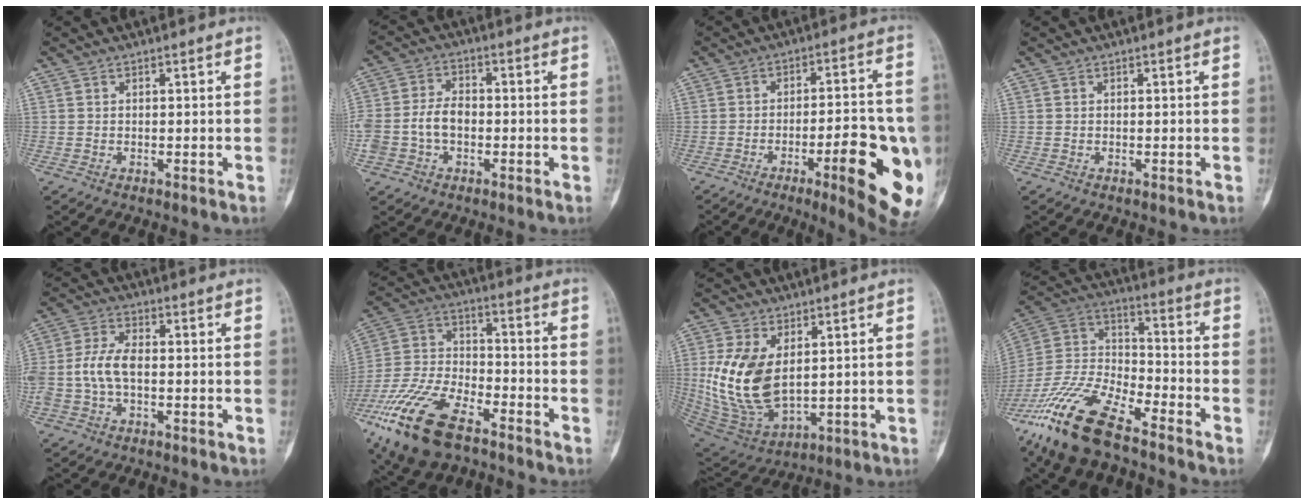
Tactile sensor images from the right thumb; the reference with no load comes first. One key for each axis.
{"total": 7.8, "fx": -1.4, "fy": 5.4, "fz": 5.5, "tx": -0.113, "ty": 0.027, "tz": -0.029}
{"total": 18.2, "fx": -5.8, "fy": 4.5, "fz": 16.7, "tx": -0.187, "ty": 0.011, "tz": -0.069}
{"total": 0.0}
{"total": 7.4, "fx": -0.9, "fy": 4.0, "fz": 6.1, "tx": -0.146, "ty": 0.023, "tz": -0.020}
{"total": 19.2, "fx": -11.7, "fy": 8.6, "fz": 12.5, "tx": -0.266, "ty": 0.038, "tz": -0.223}
{"total": 15.3, "fx": 2.5, "fy": 8.9, "fz": 12.2, "tx": -0.235, "ty": -0.017, "tz": 0.069}
{"total": 20.1, "fx": -14.1, "fy": 6.5, "fz": 12.8, "tx": -0.280, "ty": 0.043, "tz": -0.271}